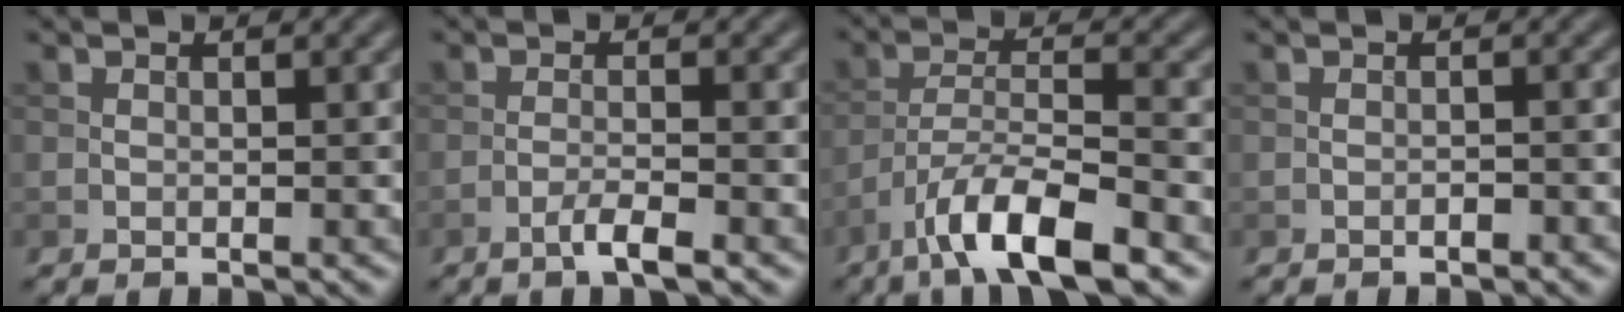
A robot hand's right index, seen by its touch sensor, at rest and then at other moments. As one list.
[{"total": 2.4, "force": [-1.5, 0.3, 1.9], "torque": [-0.032, 0.006, -0.034]}, {"total": 8.0, "force": [-5.3, 2.0, 5.7], "torque": [-0.097, 0.005, -0.097]}, {"total": 0.9, "force": [-0.6, 0.3, 0.6], "torque": [-0.007, 0.001, -0.010]}]